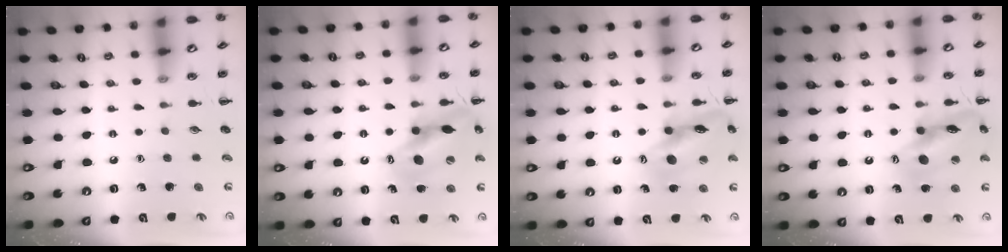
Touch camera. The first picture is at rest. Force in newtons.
{"total": 12.8, "press": 12.2, "slide": 3.8}
{"total": 14.4, "press": 14.2, "slide": 2.0}
{"total": 14.4, "press": 14.2, "slide": 2.0}